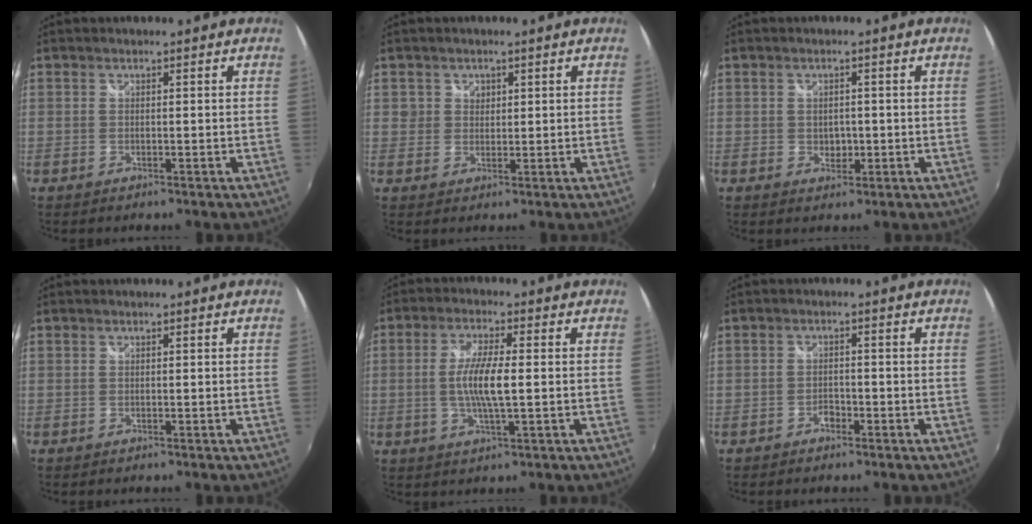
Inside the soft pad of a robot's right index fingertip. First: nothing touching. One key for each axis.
{"total": 2.5, "fx": 0.7, "fy": 2.4, "fz": 0.3, "tx": 0.001, "ty": 0.006, "tz": 0.010}
{"total": 2.6, "fx": -0.4, "fy": 2.2, "fz": 1.4, "tx": -0.020, "ty": -0.001, "tz": -0.004}
{"total": 0.0}
{"total": 7.3, "fx": -0.5, "fy": 1.2, "fz": 7.2, "tx": -0.140, "ty": -0.003, "tz": -0.009}
{"total": 1.8, "fx": -1.4, "fy": 1.0, "fz": 0.6, "tx": -0.014, "ty": 0.003, "tz": -0.024}